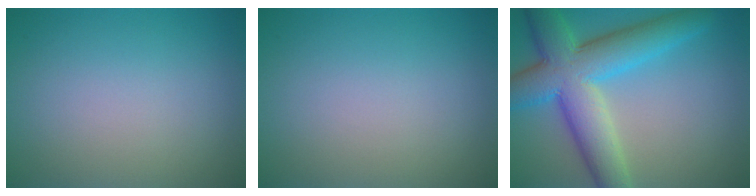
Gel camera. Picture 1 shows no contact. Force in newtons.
{"total": 0.0}
{"total": 9.6, "press": 9.6, "slide": 0.3}